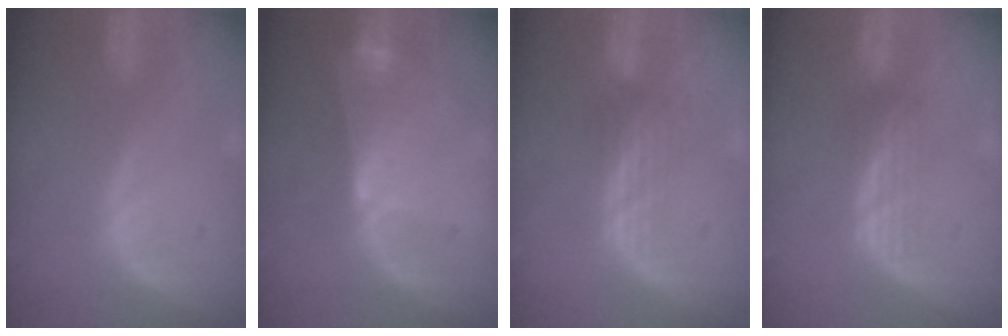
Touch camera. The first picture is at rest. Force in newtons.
{"total": 6.4, "press": 5.6, "slide": 3.1}
{"total": 3.1, "press": 2.6, "slide": 1.7}
{"total": 3.0, "press": 2.5, "slide": 1.7}